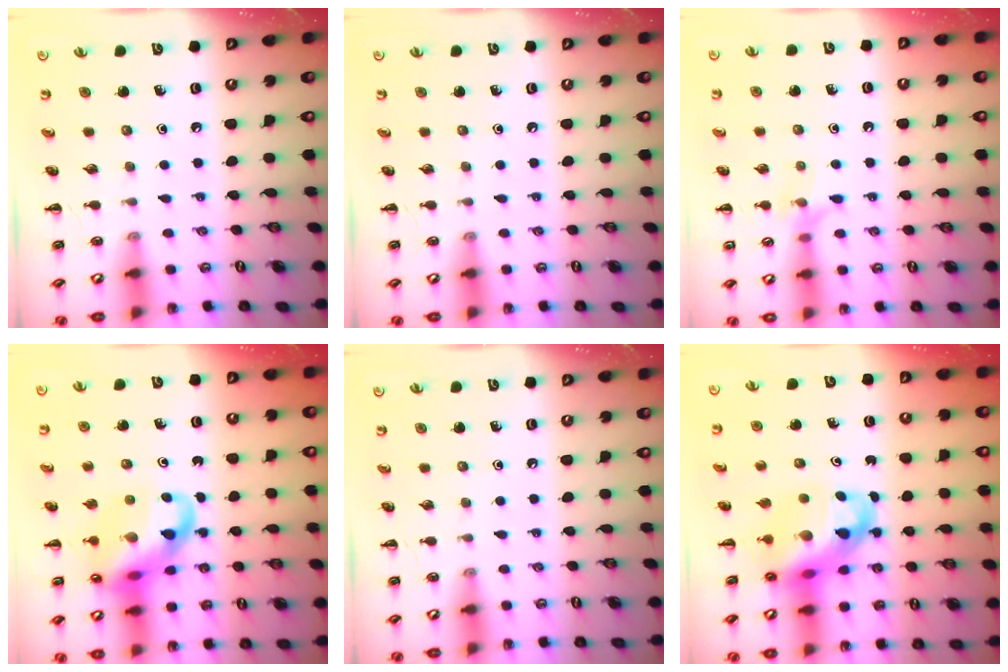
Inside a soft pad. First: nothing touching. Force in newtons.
{"total": 0.0}
{"total": 7.0, "press": 6.9, "slide": 1.2}
{"total": 15.4, "press": 15.1, "slide": 3.3}
{"total": 0.0}
{"total": 10.9, "press": 10.6, "slide": 2.8}